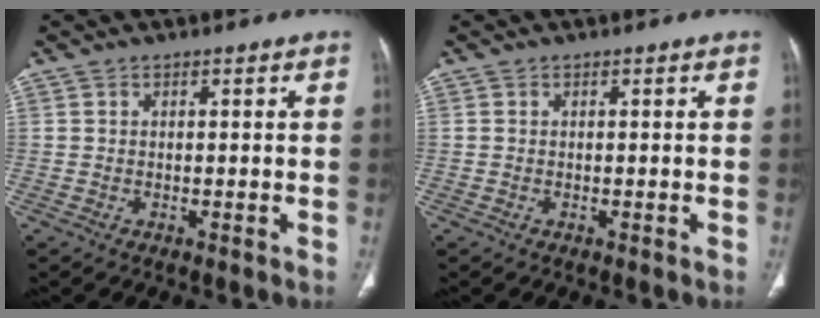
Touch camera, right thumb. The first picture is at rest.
{"total": 0.0}